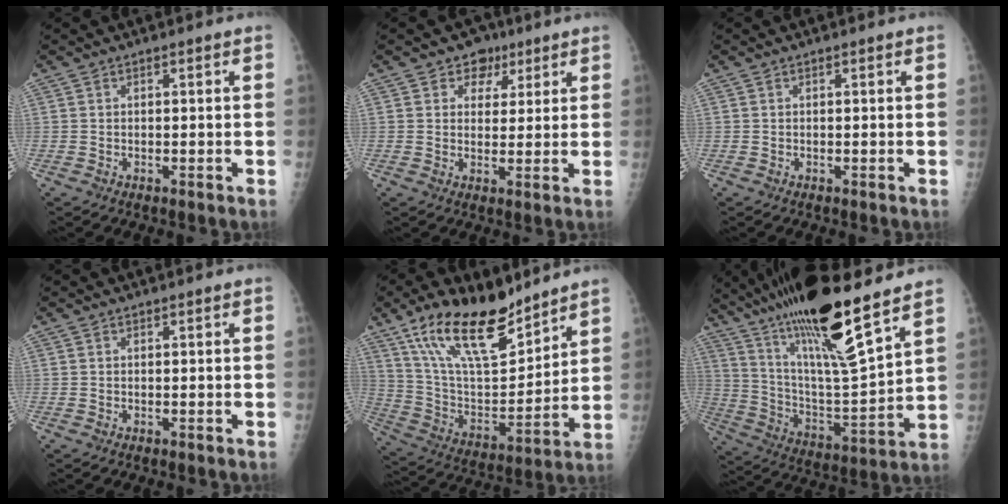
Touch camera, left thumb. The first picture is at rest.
{"total": 5.2, "force": [3.1, 4.1, 1.2], "torque": [0.012, -0.010, 0.043]}
{"total": 0.0}
{"total": 0.0}
{"total": 20.7, "force": [14.5, 7.8, 12.5], "torque": [-0.184, -0.072, 0.267]}
{"total": 23.4, "force": [16.2, 3.1, 16.6], "torque": [-0.278, -0.069, 0.292]}